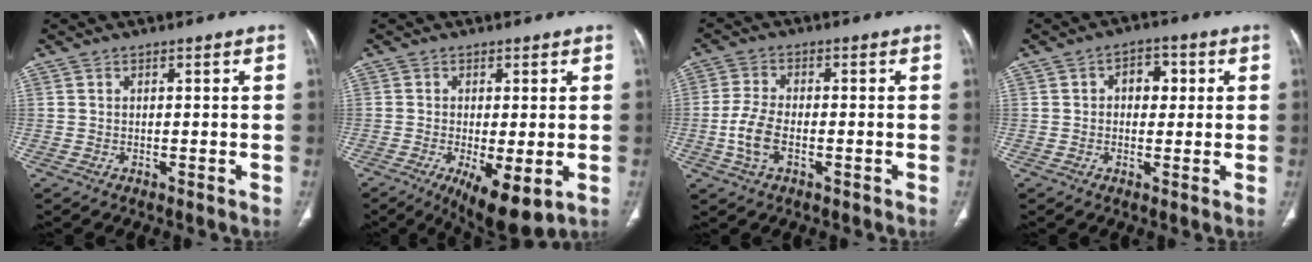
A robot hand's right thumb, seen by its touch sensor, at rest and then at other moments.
{"total": 9.8, "force": [-3.3, 3.3, 8.6], "torque": [-0.136, -0.018, -0.046]}
{"total": 6.3, "force": [-1.7, 3.4, 5.1], "torque": [-0.113, 0.010, -0.034]}
{"total": 5.1, "force": [0.9, 3.6, 3.4], "torque": [-0.018, 0.005, 0.007]}